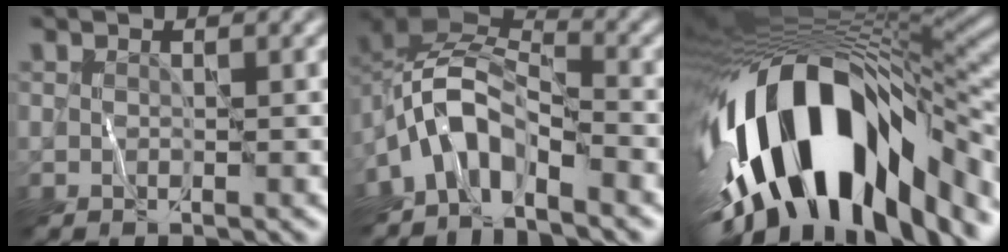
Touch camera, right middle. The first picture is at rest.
{"total": 6.1, "force": [-3.6, 2.9, 3.9], "torque": [-0.056, 0.010, -0.085]}
{"total": 16.9, "force": [-5.5, 7.7, 14.0], "torque": [-0.238, 0.000, -0.085]}